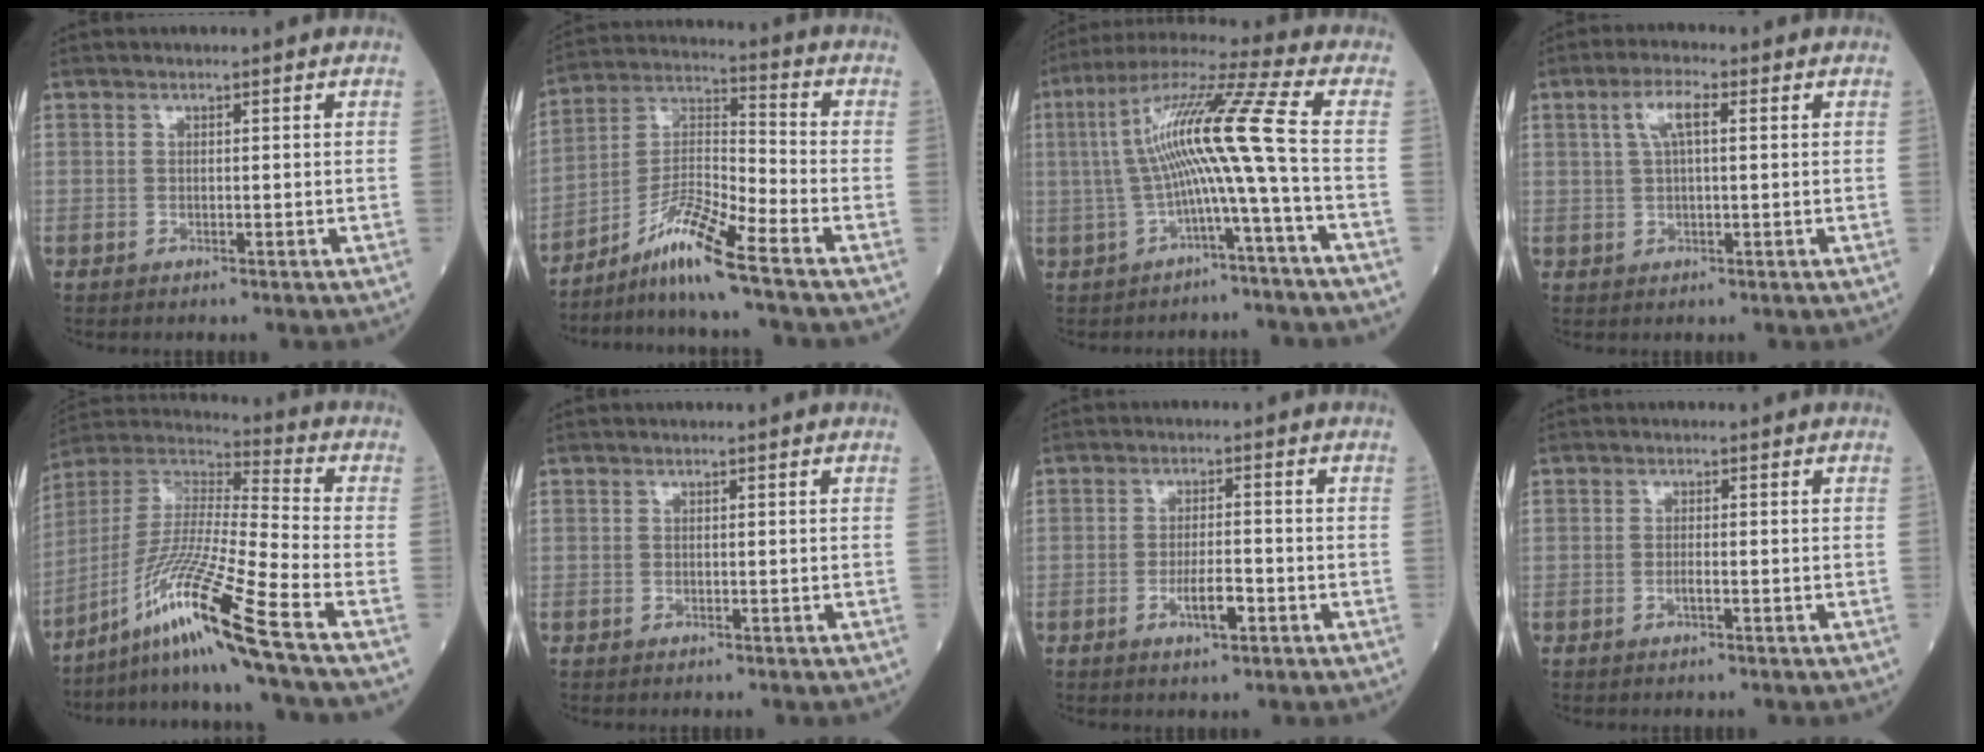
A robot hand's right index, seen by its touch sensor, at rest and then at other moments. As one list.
[{"total": 10.1, "force": [-7.3, -0.7, 7.0], "torque": [-0.138, -0.003, -0.136]}, {"total": 12.7, "force": [-1.1, -1.7, 12.6], "torque": [-0.234, 0.039, -0.025]}, {"total": 4.5, "force": [1.4, 1.1, 4.1], "torque": [-0.087, 0.016, 0.029]}, {"total": 17.8, "force": [-11.3, -2.5, 13.6], "torque": [-0.288, -0.019, -0.209]}, {"total": 0.0}, {"total": 4.2, "force": [-1.8, 0.8, 3.7], "torque": [-0.067, 0.000, -0.030]}, {"total": 1.2, "force": [-0.5, 0.0, 1.1], "torque": [-0.023, -0.001, -0.010]}]